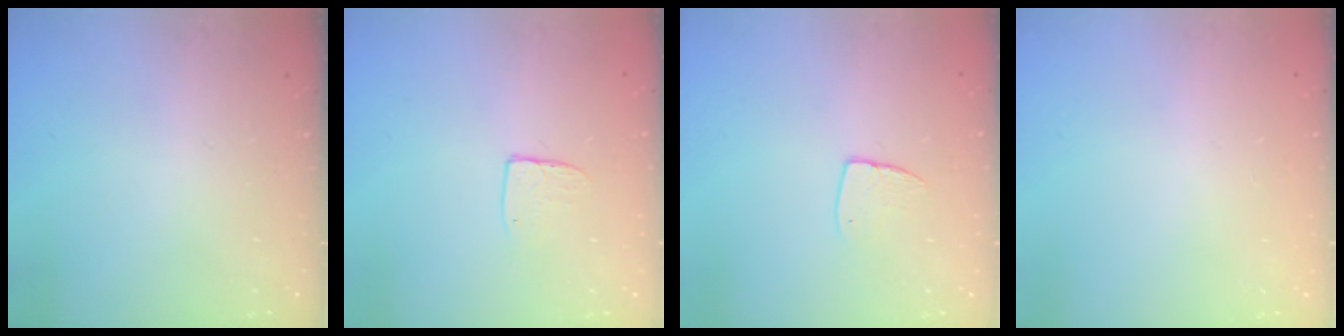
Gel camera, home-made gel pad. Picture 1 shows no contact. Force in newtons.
{"total": 5.4, "press": 5.4, "slide": 0.4}
{"total": 6.1, "press": 6.1, "slide": 0.4}
{"total": 0.0}